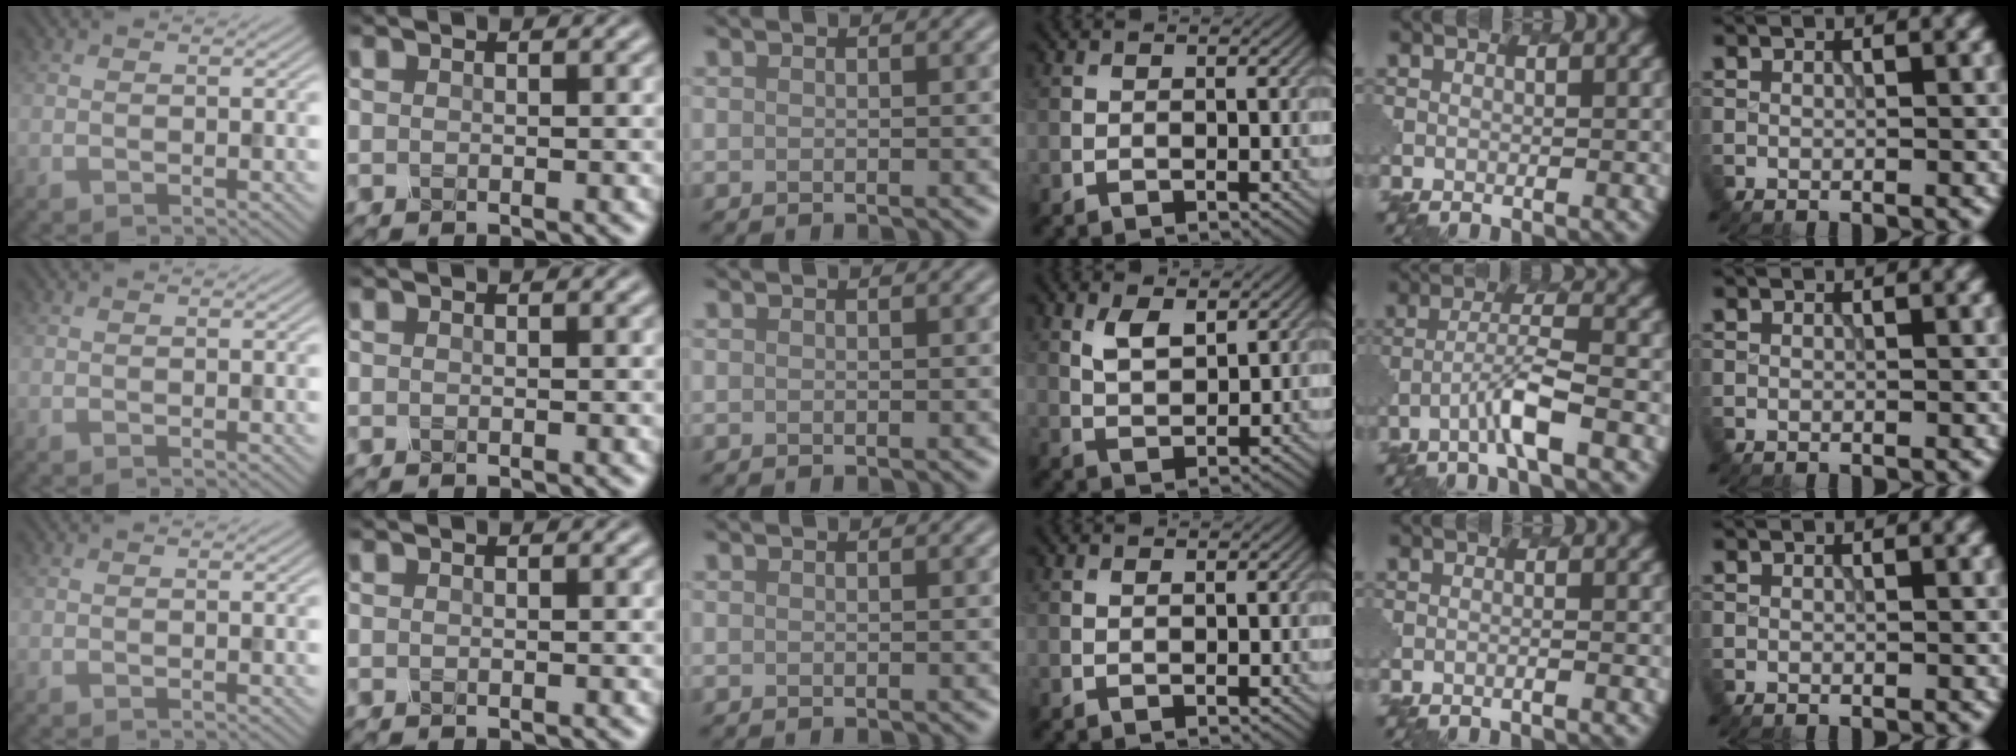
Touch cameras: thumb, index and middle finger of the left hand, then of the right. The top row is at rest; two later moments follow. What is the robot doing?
{"motion": "insert", "object": "pen bag"}